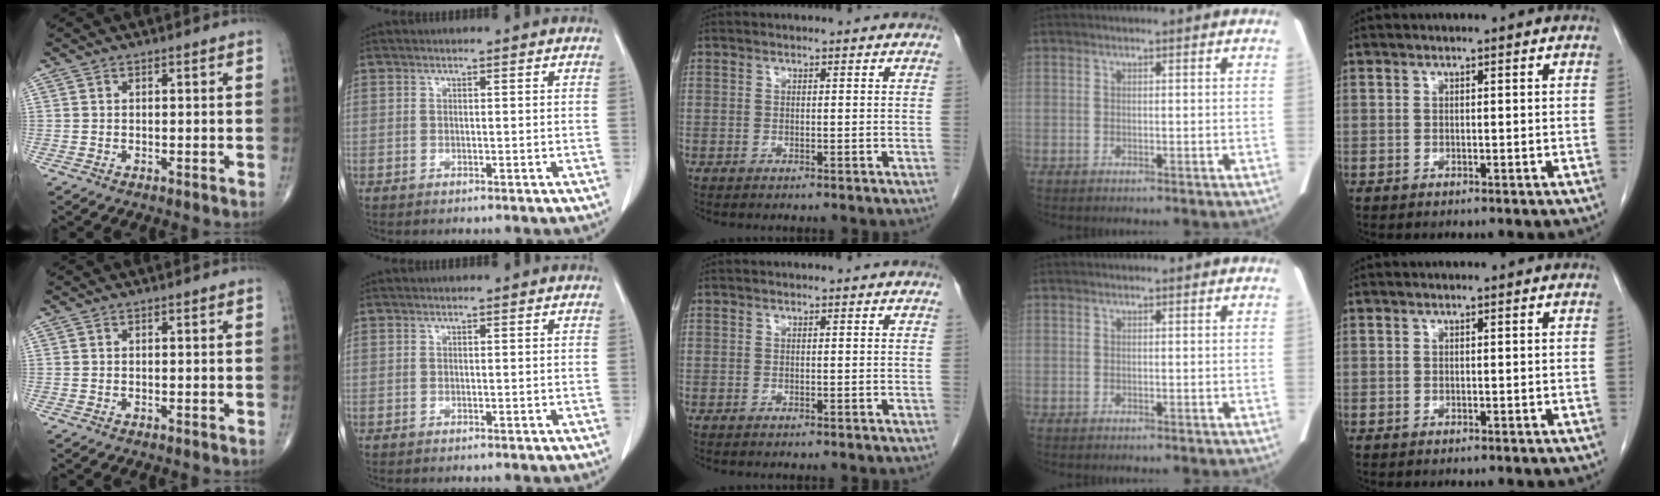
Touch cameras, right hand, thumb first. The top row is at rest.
{}